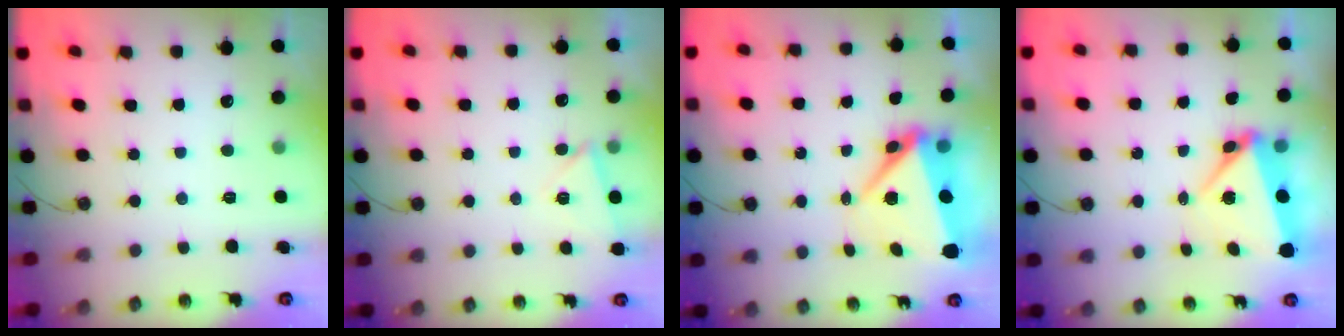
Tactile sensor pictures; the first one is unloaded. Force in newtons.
{"total": 3.3, "press": 2.9, "slide": 1.6}
{"total": 8.6, "press": 8.4, "slide": 1.9}
{"total": 6.8, "press": 6.5, "slide": 2.2}